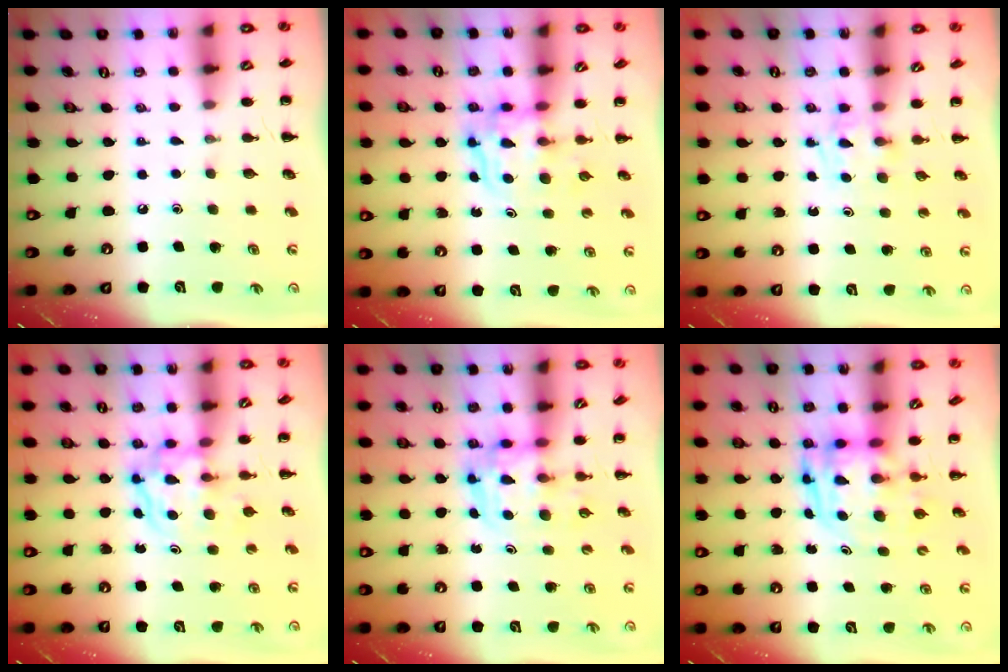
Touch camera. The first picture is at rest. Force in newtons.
{"total": 3.5, "press": 3.4, "slide": 0.2}
{"total": 3.3, "press": 3.0, "slide": 1.3}
{"total": 3.9, "press": 3.9, "slide": 0.5}
{"total": 3.7, "press": 3.6, "slide": 0.6}
{"total": 3.3, "press": 3.3, "slide": 0.7}